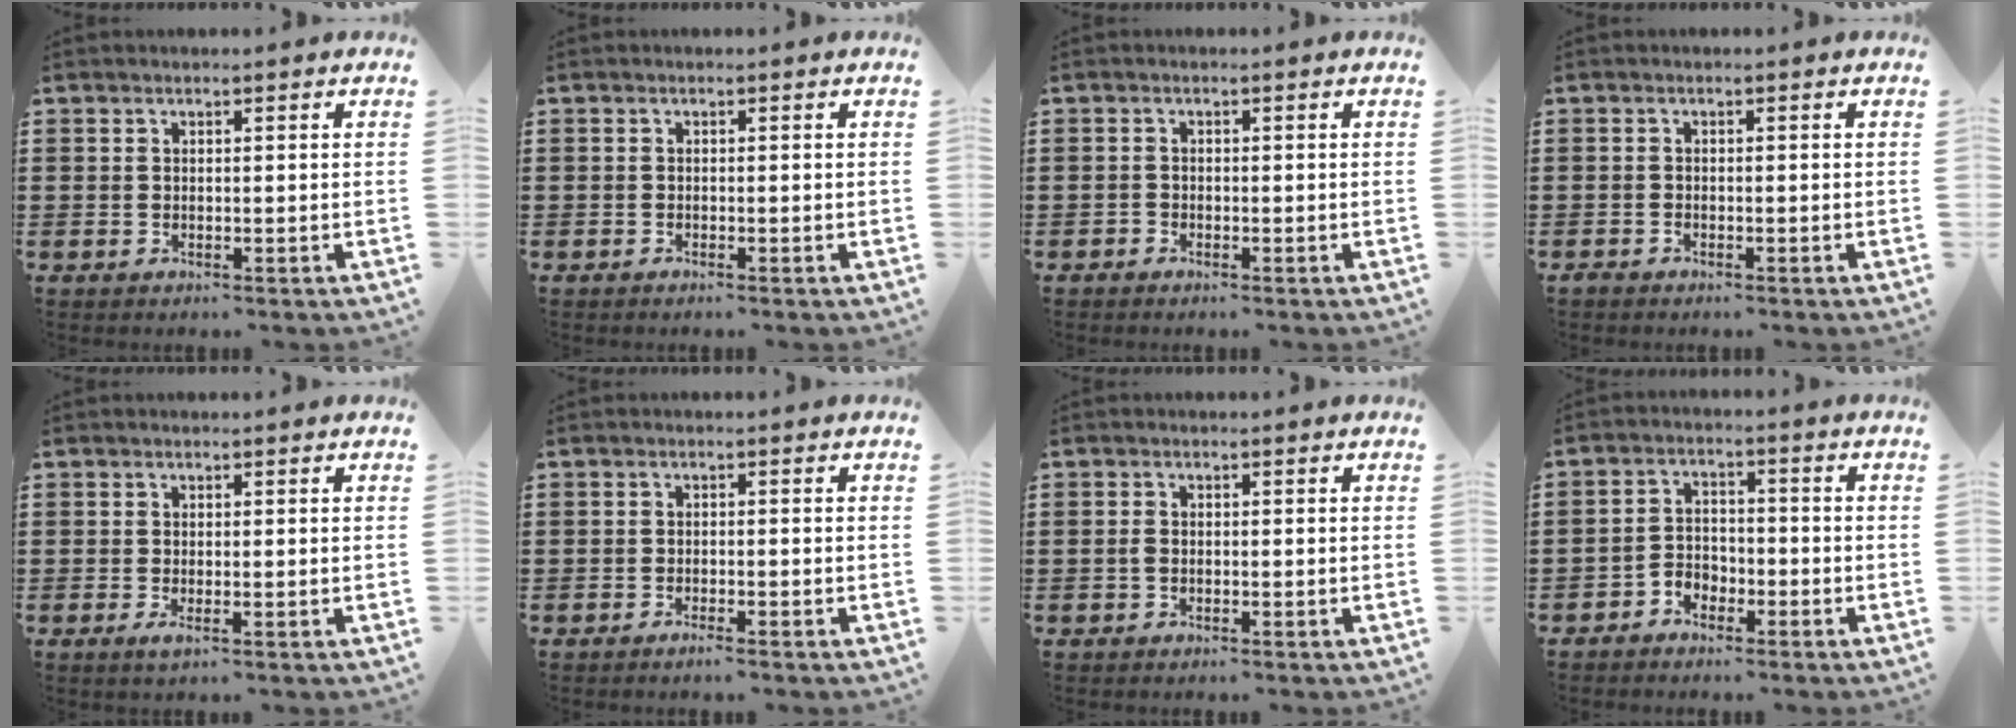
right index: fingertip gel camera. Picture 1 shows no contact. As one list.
[{"total": 0.0}, {"total": 0.8, "force": [-0.8, 0.3, 0.1], "torque": [-0.001, 0.000, -0.016]}, {"total": 0.8, "force": [-0.7, 0.2, 0.1], "torque": [-0.004, -0.003, -0.015]}, {"total": 1.1, "force": [-0.2, 0.1, 1.1], "torque": [-0.018, -0.005, -0.003]}, {"total": 1.2, "force": [-1.0, 0.0, 0.6], "torque": [-0.011, -0.003, -0.018]}, {"total": 0.9, "force": [-0.3, 0.5, 0.7], "torque": [-0.023, -0.002, -0.008]}, {"total": 2.9, "force": [-2.4, 1.5, 0.4], "torque": [-0.016, 0.006, -0.051]}]